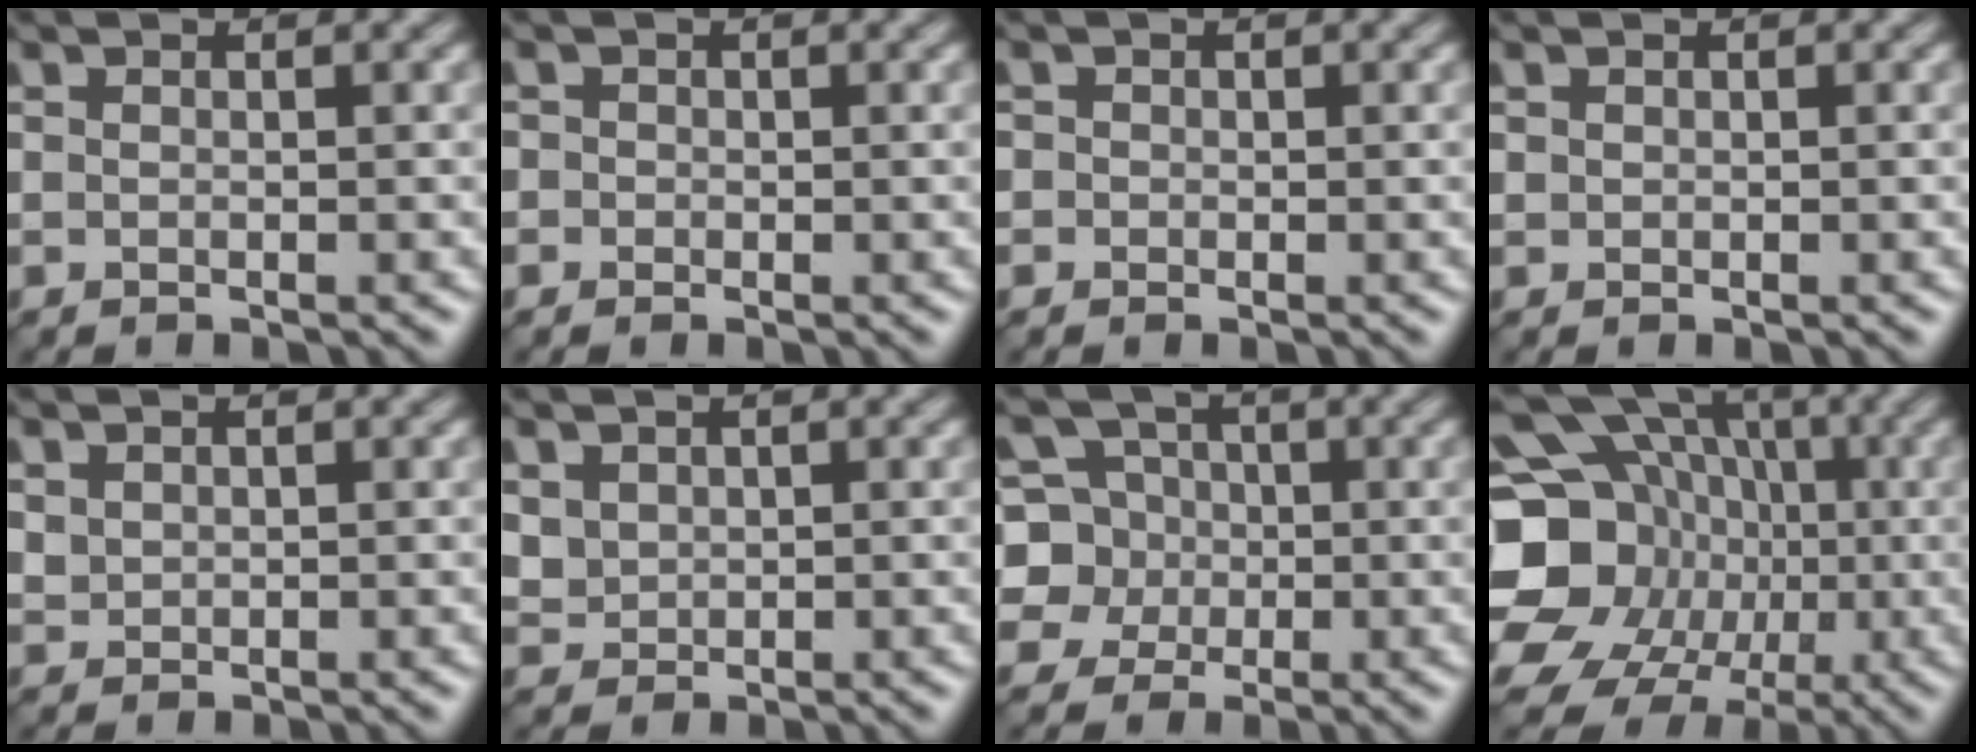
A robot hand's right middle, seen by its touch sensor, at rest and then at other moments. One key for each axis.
{"total": 0.8, "fx": 0.0, "fy": 0.8, "fz": 0.0, "tx": 0.020, "ty": 0.007, "tz": -0.005}
{"total": 0.5, "fx": -0.1, "fy": 0.5, "fz": -0.2, "tx": 0.016, "ty": 0.003, "tz": -0.004}
{"total": 0.0}
{"total": 1.2, "fx": 0.5, "fy": 1.0, "fz": 0.4, "tx": -0.018, "ty": 0.005, "tz": 0.025}
{"total": 2.6, "fx": 1.0, "fy": 2.1, "fz": 1.1, "tx": -0.045, "ty": 0.008, "tz": 0.041}
{"total": 5.8, "fx": 0.1, "fy": 5.6, "fz": 1.6, "tx": -0.022, "ty": 0.032, "tz": -0.014}
{"total": 21.5, "fx": -4.7, "fy": 19.0, "fz": 9.0, "tx": -0.185, "ty": -0.010, "tz": -0.106}